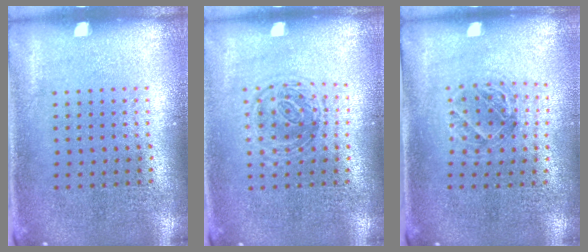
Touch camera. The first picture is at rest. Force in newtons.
{"total": 1.2, "press": 1.0, "slide": 0.8}
{"total": 1.0, "press": 1.0, "slide": 0.2}